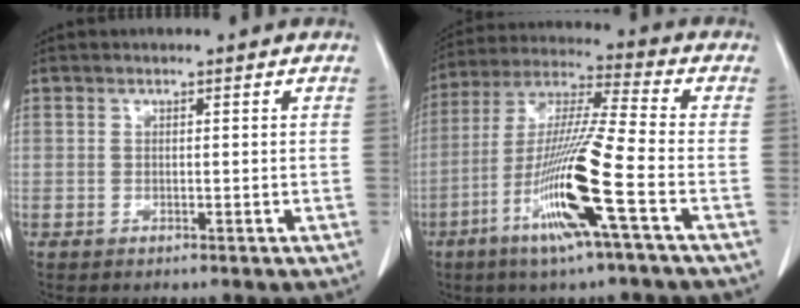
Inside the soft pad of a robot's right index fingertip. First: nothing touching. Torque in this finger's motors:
{"motor_torque": [2.14, 0.00, 0.42, 0.21]}